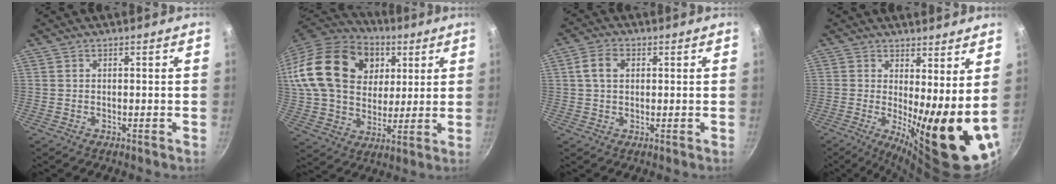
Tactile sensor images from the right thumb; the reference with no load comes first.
{"total": 30.2, "force": [10.1, 21.9, 18.2], "torque": [-0.354, 0.007, 0.180]}
{"total": 4.4, "force": [1.0, 3.2, 2.9], "torque": [-0.049, 0.008, 0.014]}
{"total": 15.5, "force": [0.9, 4.4, 14.8], "torque": [-0.183, -0.028, 0.019]}